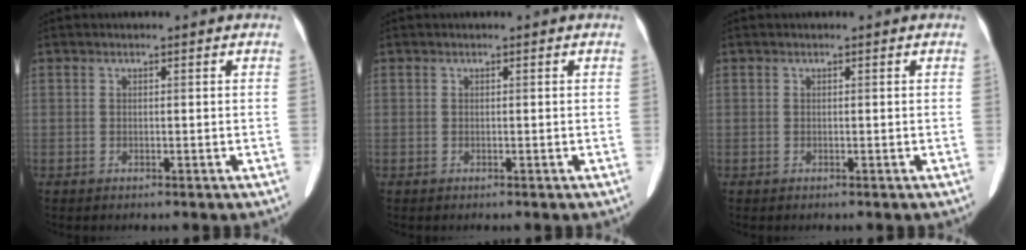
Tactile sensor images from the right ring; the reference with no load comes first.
{"total": 0.0}
{"total": 0.0}